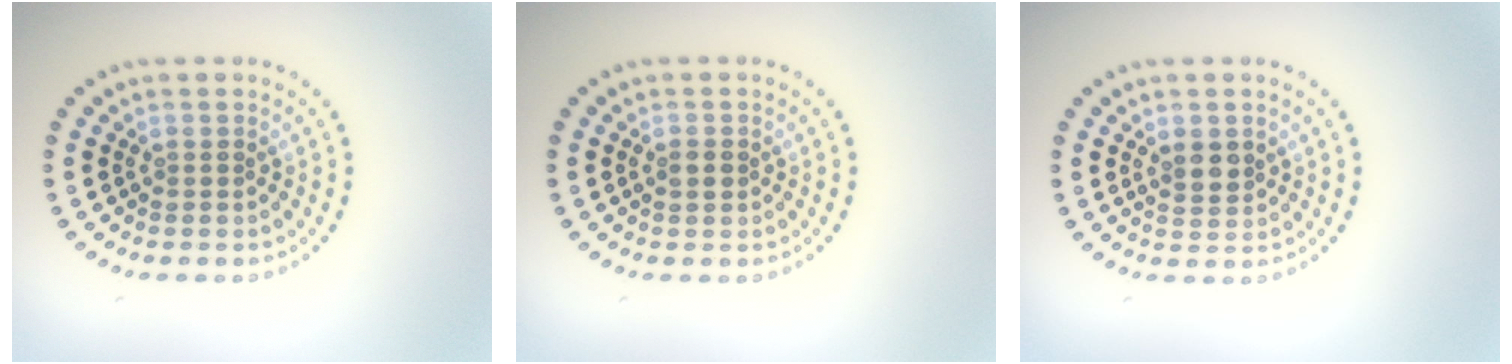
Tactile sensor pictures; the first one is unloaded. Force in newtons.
{"total": 1.3, "press": 1.3, "slide": 0.0}
{"total": 1.8, "press": 1.6, "slide": 0.6}